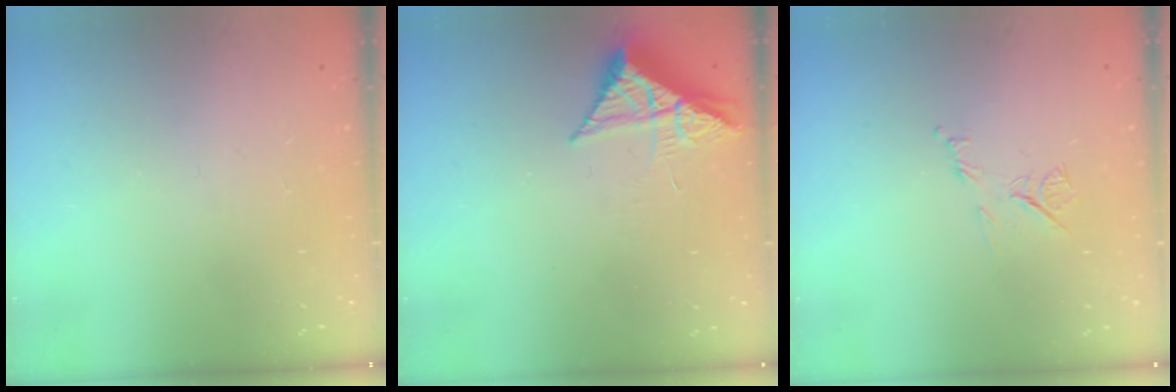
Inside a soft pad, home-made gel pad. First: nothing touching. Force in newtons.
{"total": 7.0, "press": 7.0, "slide": 0.3}
{"total": 6.6, "press": 6.5, "slide": 0.9}